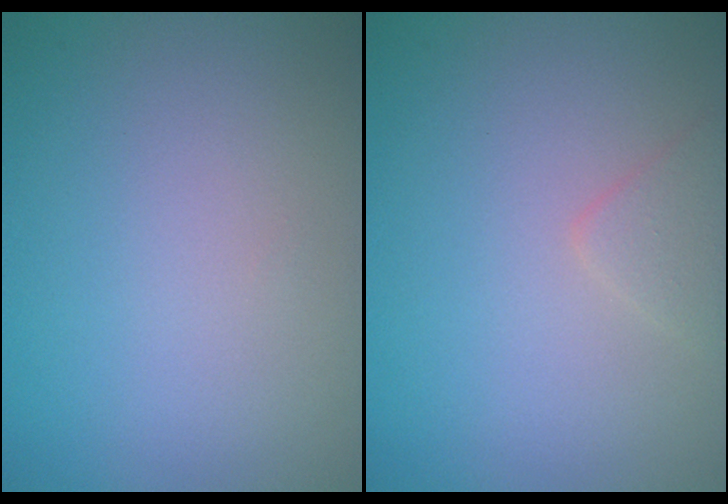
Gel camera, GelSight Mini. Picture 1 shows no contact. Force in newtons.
{"total": 1.3, "press": 1.3, "slide": 0.0}